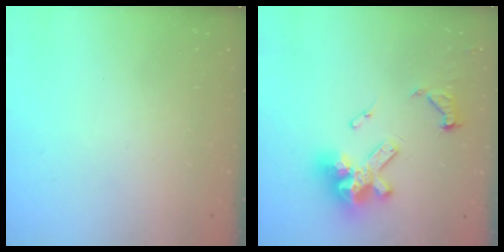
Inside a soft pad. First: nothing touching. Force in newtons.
{"total": 13.6, "press": 13.6, "slide": 0.6}